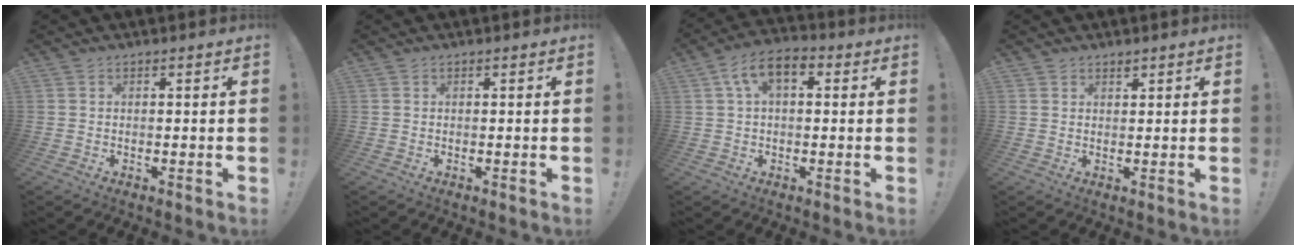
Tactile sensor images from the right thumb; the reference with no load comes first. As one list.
[{"total": 0.0}, {"total": 8.3, "force": [2.5, 4.7, 6.4], "torque": [-0.110, 0.012, 0.048]}, {"total": 1.5, "force": [1.2, 0.8, 0.4], "torque": [0.008, -0.012, 0.020]}]